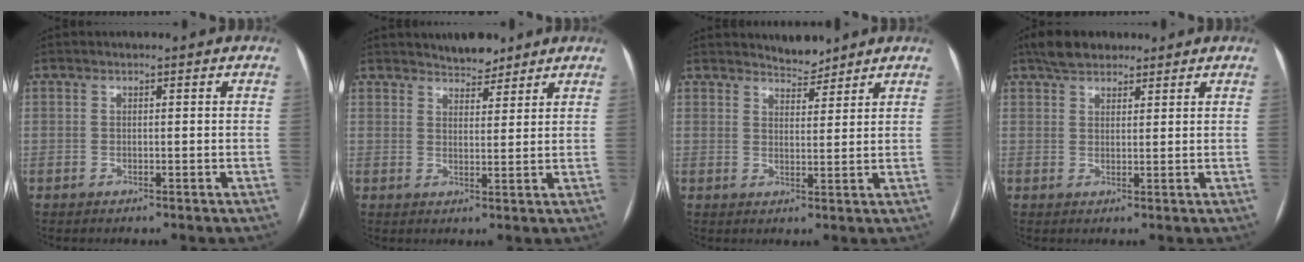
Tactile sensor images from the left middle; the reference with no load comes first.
{"total": 4.0, "force": [3.6, 1.4, 1.0], "torque": [-0.016, 0.000, 0.058]}
{"total": 3.2, "force": [3.1, 0.7, 0.1], "torque": [-0.001, -0.004, 0.051]}
{"total": 5.0, "force": [3.9, 2.4, 2.0], "torque": [-0.039, 0.018, 0.070]}